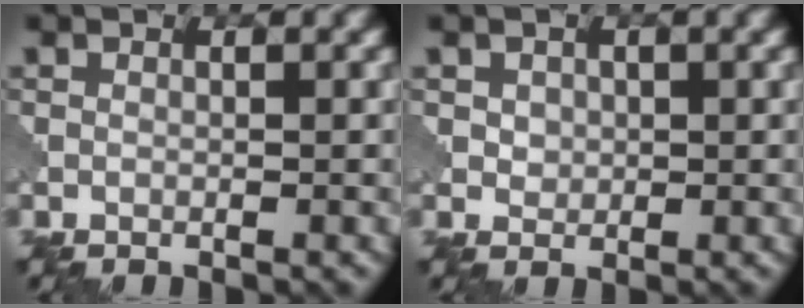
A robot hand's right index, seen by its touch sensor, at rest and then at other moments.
{"total": 1.5, "force": [0.4, 1.3, 0.6], "torque": [-0.011, -0.003, 0.010]}